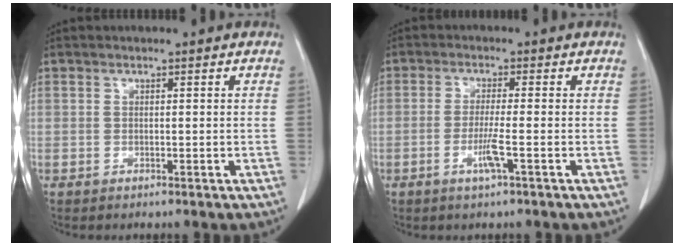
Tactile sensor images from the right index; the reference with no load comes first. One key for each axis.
{"total": 3.7, "fx": -1.5, "fy": -0.3, "fz": 3.3, "tx": -0.067, "ty": -0.008, "tz": -0.032}